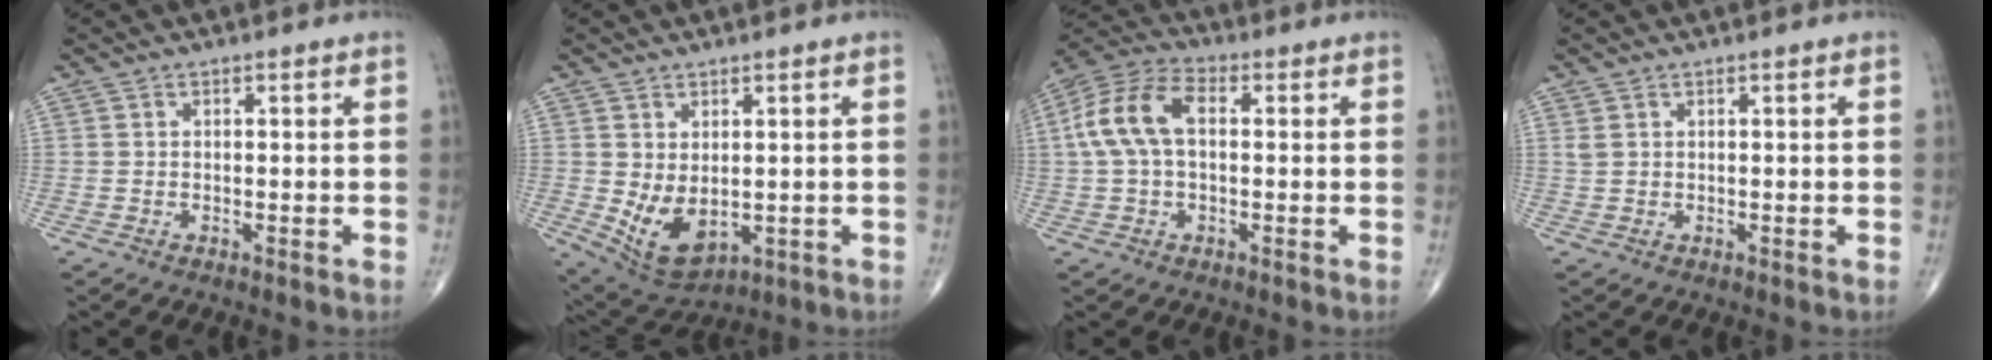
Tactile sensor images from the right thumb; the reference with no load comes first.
{"total": 8.3, "force": [-0.5, 5.0, 6.6], "torque": [-0.102, -0.011, 0.015]}
{"total": 11.2, "force": [1.3, 6.6, 9.0], "torque": [-0.191, 0.033, 0.016]}
{"total": 0.9, "force": [0.6, 0.4, 0.6], "torque": [-0.010, 0.007, 0.017]}